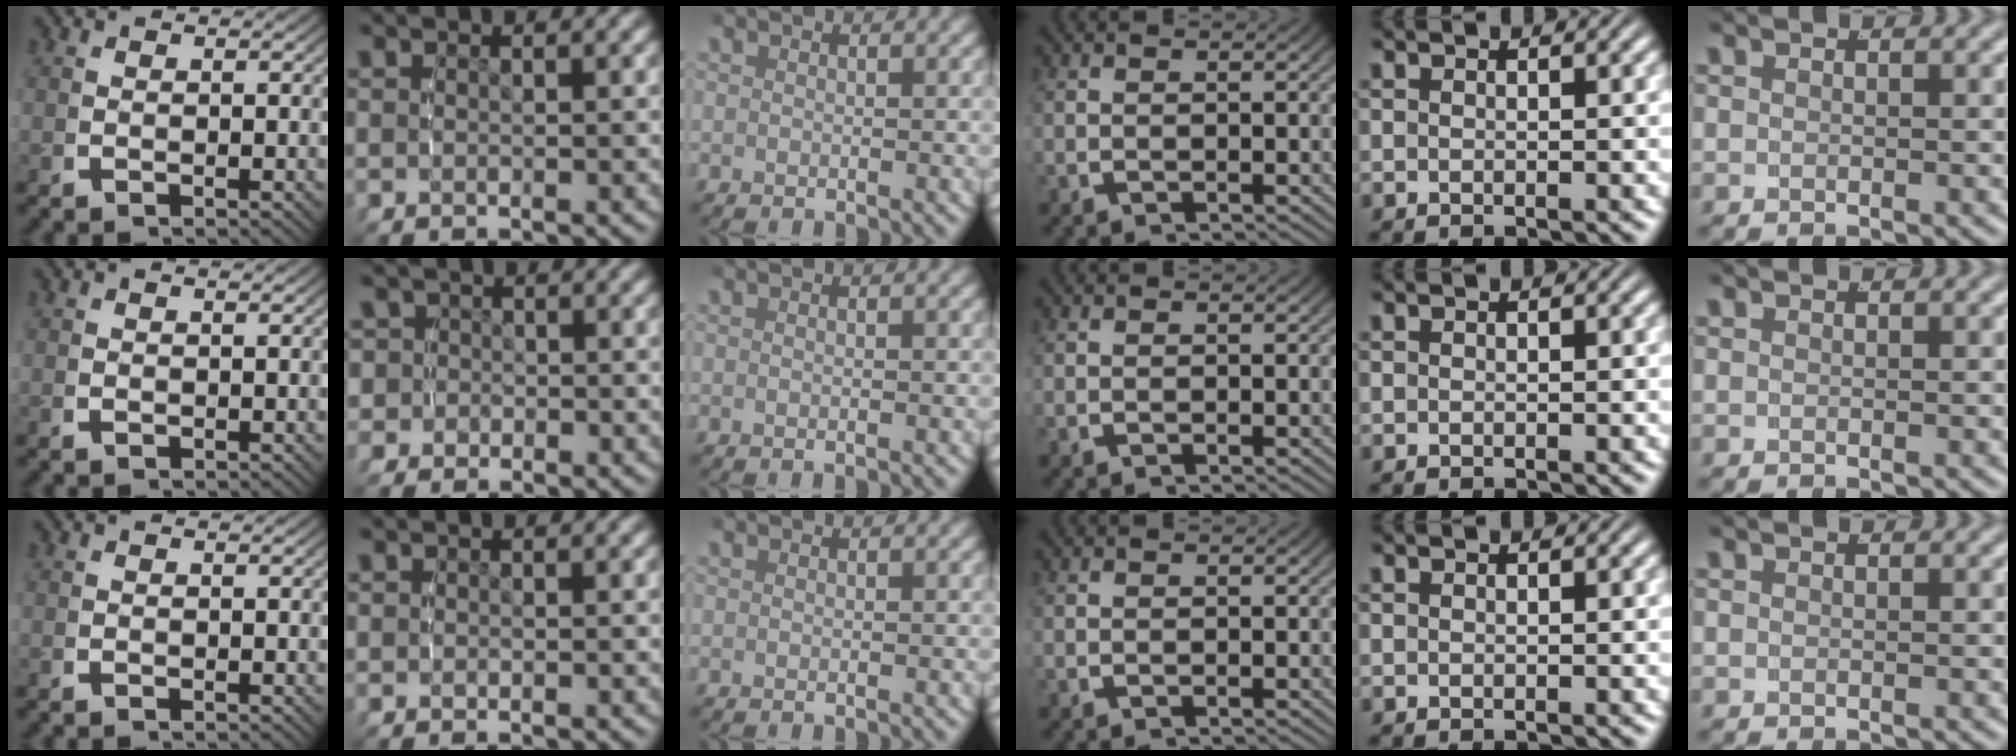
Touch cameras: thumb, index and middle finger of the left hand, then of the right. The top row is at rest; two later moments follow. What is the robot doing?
{"motion": "lift_and_place", "object": "cloth"}